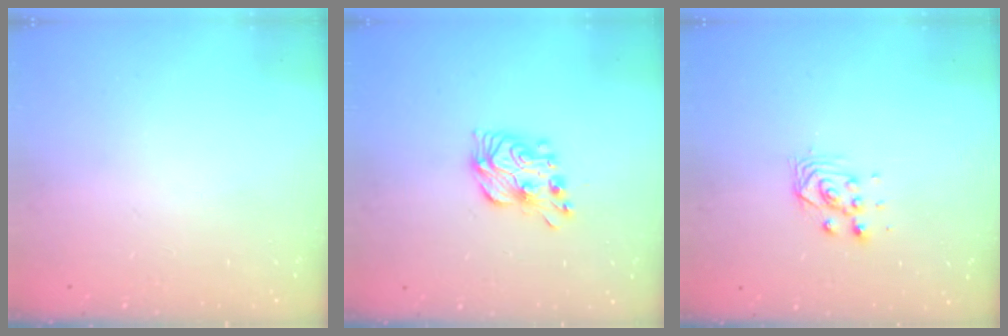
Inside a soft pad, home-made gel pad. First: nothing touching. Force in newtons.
{"total": 9.8, "press": 9.8, "slide": 0.4}
{"total": 2.9, "press": 2.8, "slide": 0.8}